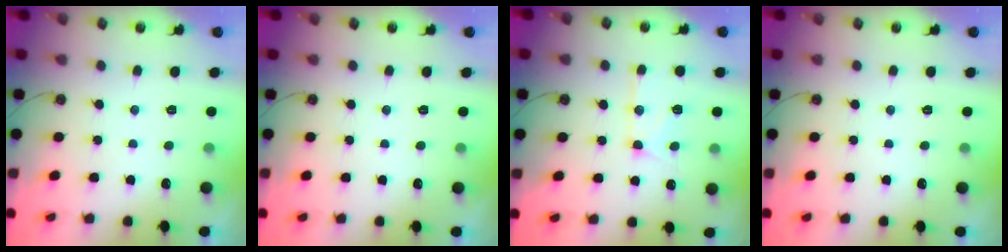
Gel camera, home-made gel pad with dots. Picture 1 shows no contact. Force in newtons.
{"total": 0.0}
{"total": 12.8, "press": 12.8, "slide": 1.1}
{"total": 0.0}